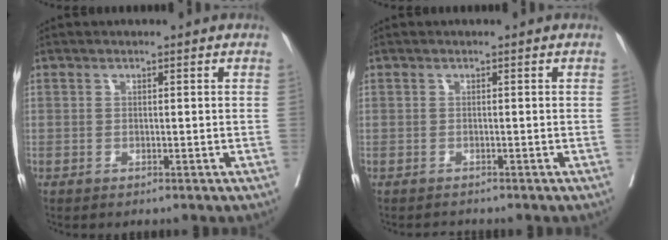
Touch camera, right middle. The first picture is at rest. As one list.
[{"total": 0.8, "force": [-0.7, 0.2, -0.2], "torque": [-0.006, -0.006, -0.013]}]